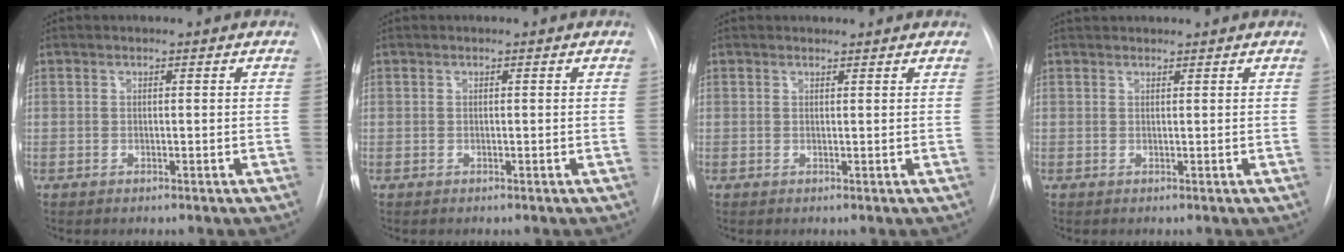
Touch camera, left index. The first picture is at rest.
{"total": 0.0}
{"total": 1.6, "force": [1.6, 0.4, 0.0], "torque": [-0.011, 0.008, 0.019]}
{"total": 2.6, "force": [2.5, 0.3, 0.5], "torque": [-0.008, 0.031, 0.042]}